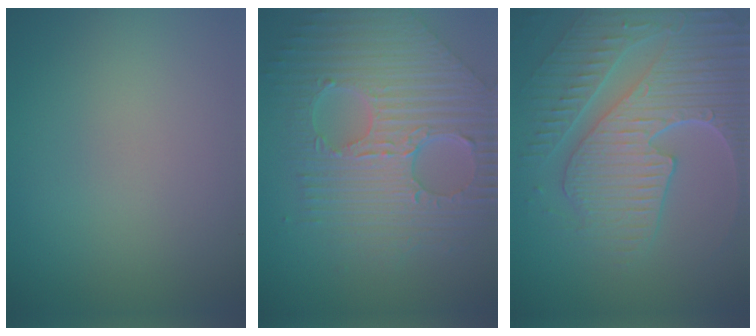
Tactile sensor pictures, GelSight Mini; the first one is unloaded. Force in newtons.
{"total": 10.2, "press": 7.0, "slide": 7.4}
{"total": 8.9, "press": 6.2, "slide": 6.5}